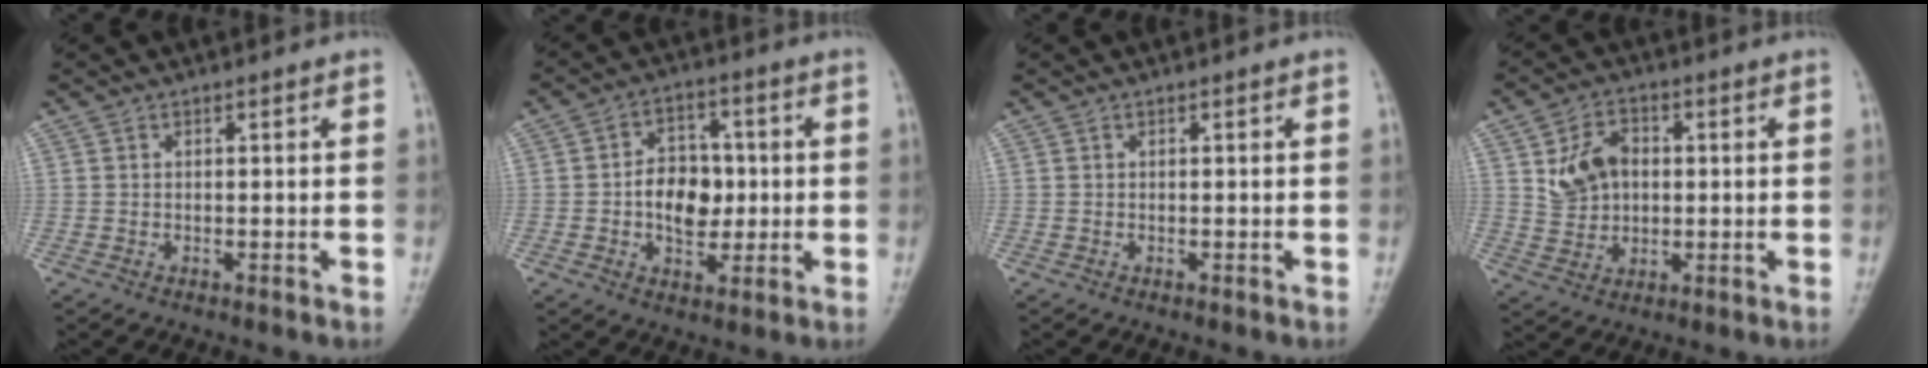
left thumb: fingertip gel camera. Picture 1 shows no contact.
{"total": 9.4, "force": [-0.4, 6.7, 6.5], "torque": [-0.064, 0.011, -0.010]}
{"total": 0.0}
{"total": 8.7, "force": [1.6, 6.5, 5.6], "torque": [-0.076, 0.003, 0.032]}